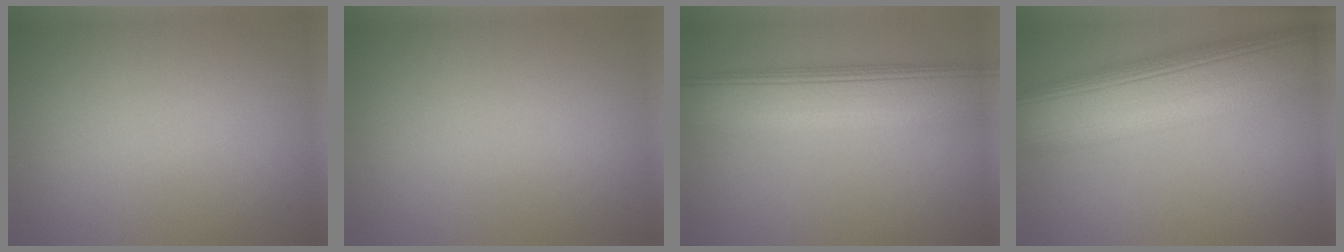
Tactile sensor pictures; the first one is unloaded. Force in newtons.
{"total": 0.0}
{"total": 9.2, "press": 9.2, "slide": 0.5}
{"total": 13.7, "press": 13.7, "slide": 0.7}